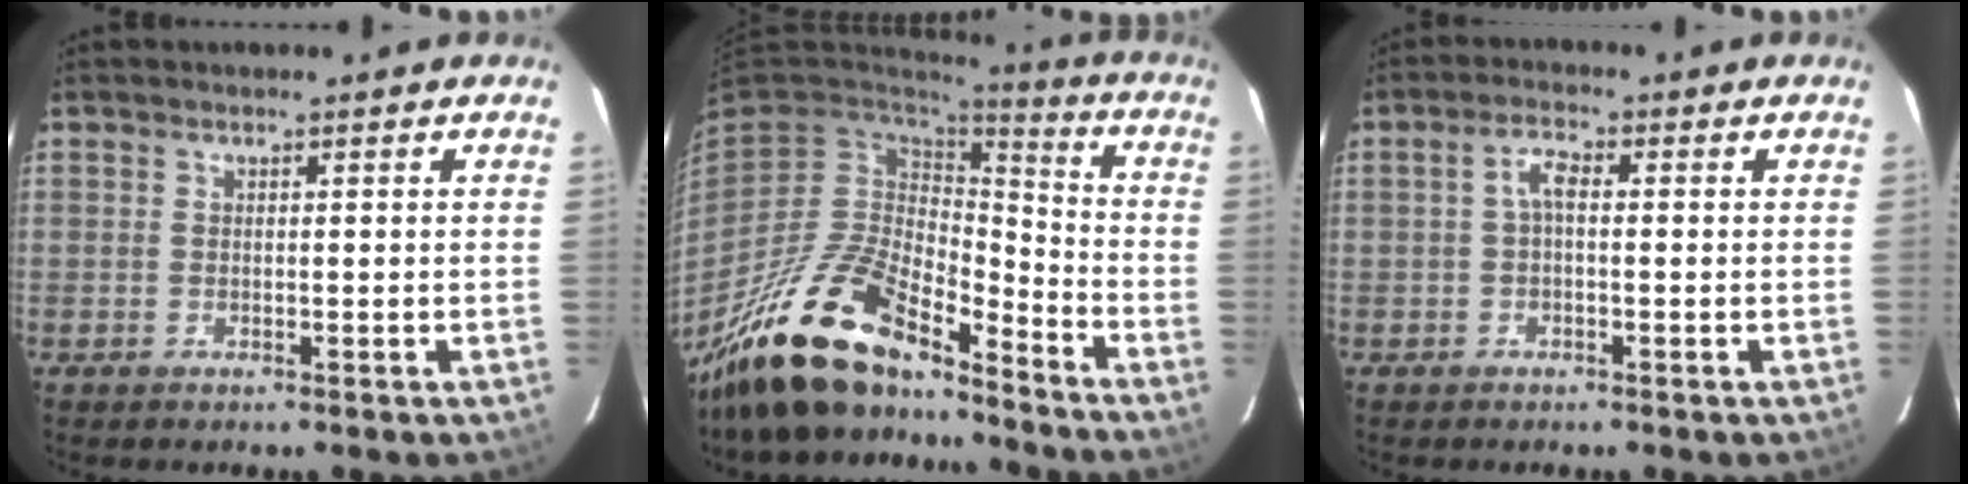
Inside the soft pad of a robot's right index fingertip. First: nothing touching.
{"total": 20.5, "force": [-16.0, 6.6, 10.9], "torque": [-0.234, -0.024, -0.295]}
{"total": 2.6, "force": [-0.2, 1.1, 2.4], "torque": [-0.050, 0.011, -0.003]}